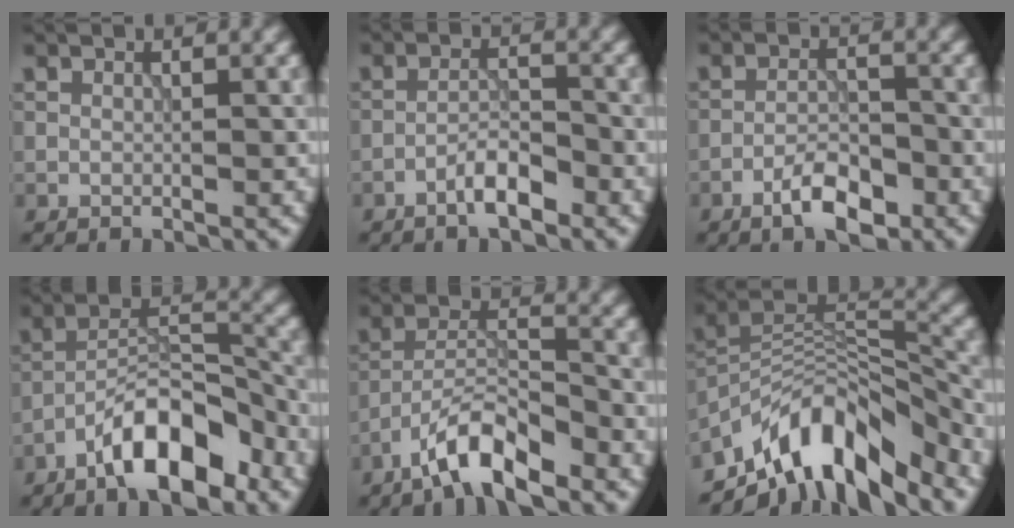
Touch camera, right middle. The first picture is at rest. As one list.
[{"total": 2.8, "force": [-1.9, 0.6, 1.9], "torque": [-0.033, 0.010, -0.038]}, {"total": 3.9, "force": [-2.5, 1.3, 2.7], "torque": [-0.044, 0.008, -0.048]}, {"total": 8.1, "force": [-5.2, 2.7, 5.7], "torque": [-0.084, 0.018, -0.093]}, {"total": 5.6, "force": [-4.0, 1.3, 3.6], "torque": [-0.061, 0.007, -0.080]}, {"total": 10.2, "force": [-7.2, 4.0, 6.0], "torque": [-0.087, 0.005, -0.144]}]